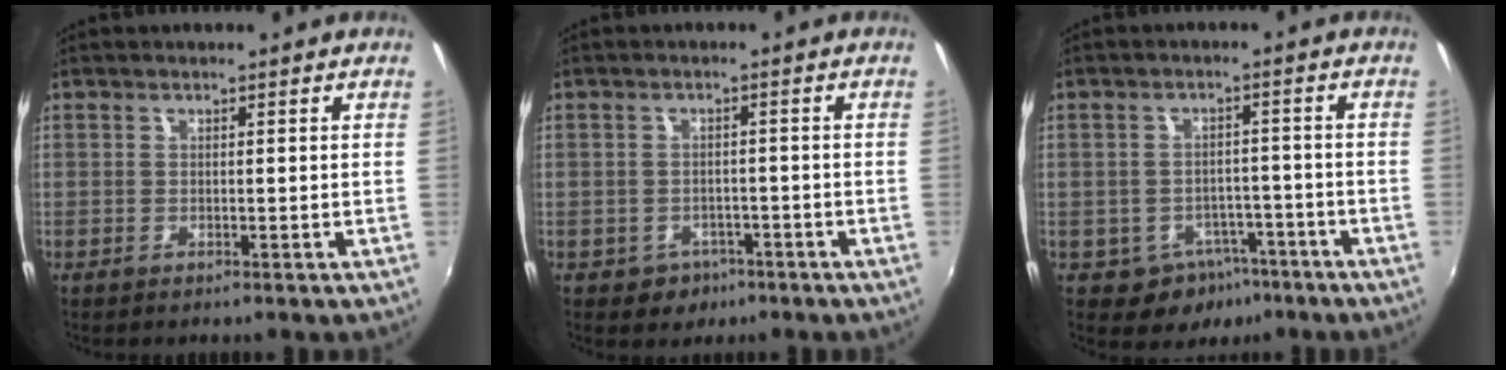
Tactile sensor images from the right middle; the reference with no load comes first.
{"total": 4.5, "force": [-2.3, 3.7, 0.9], "torque": [-0.032, 0.000, -0.027]}
{"total": 7.5, "force": [-4.4, 5.7, 2.1], "torque": [-0.046, 0.013, -0.044]}